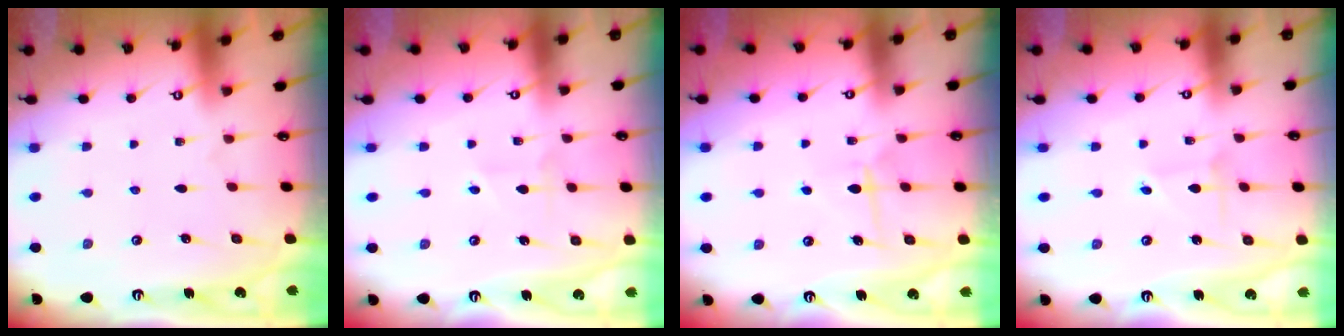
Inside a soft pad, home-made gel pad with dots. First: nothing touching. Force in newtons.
{"total": 1.6, "press": 1.5, "slide": 0.7}
{"total": 7.5, "press": 7.4, "slide": 0.7}
{"total": 1.3, "press": 1.3, "slide": 0.1}